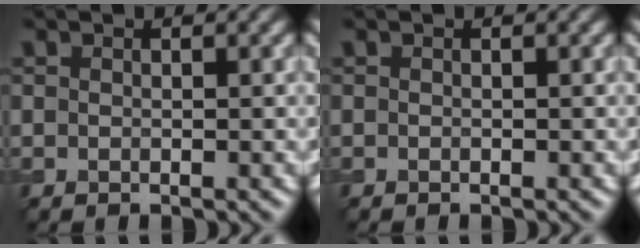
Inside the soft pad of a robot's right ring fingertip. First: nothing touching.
{"total": 0.0}